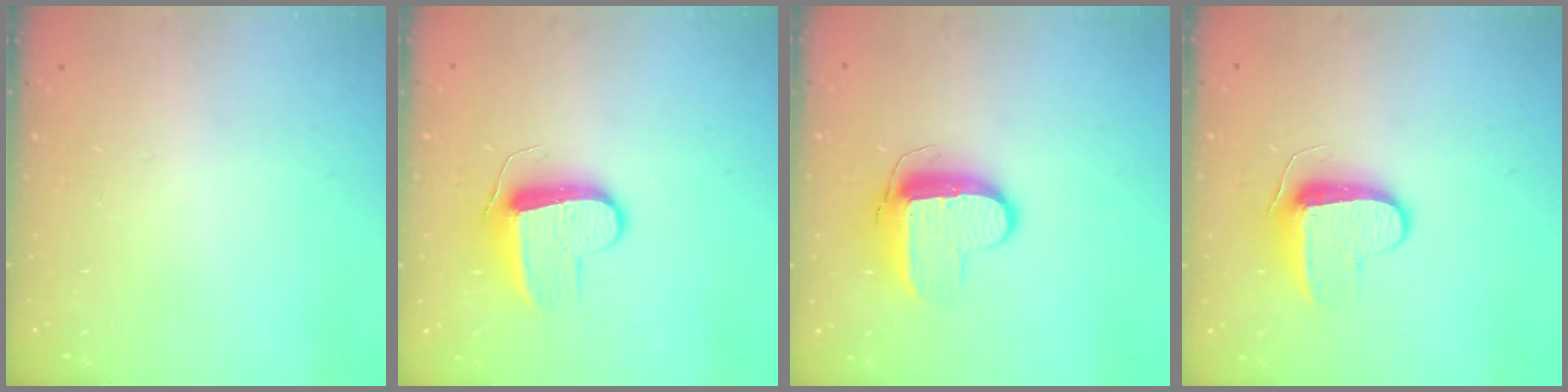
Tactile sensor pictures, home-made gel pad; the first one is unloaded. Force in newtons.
{"total": 9.6, "press": 9.6, "slide": 0.2}
{"total": 10.2, "press": 10.1, "slide": 0.8}
{"total": 9.1, "press": 9.1, "slide": 0.8}